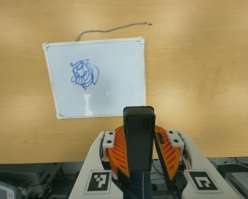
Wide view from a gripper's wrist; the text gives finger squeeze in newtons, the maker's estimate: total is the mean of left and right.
{"total": 7.9, "left": 6.9, "right": 8.9}